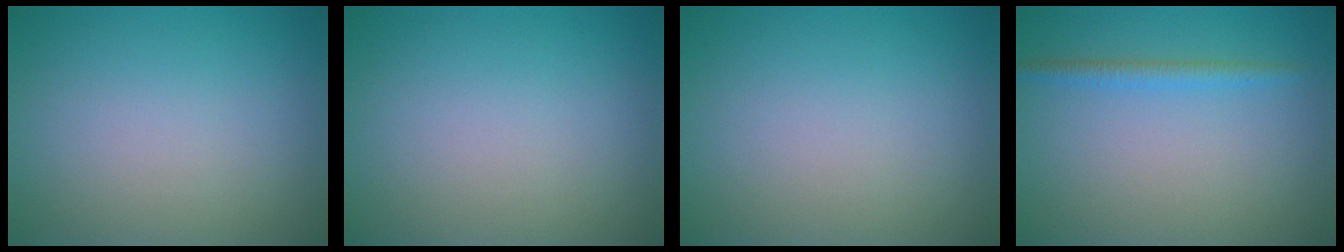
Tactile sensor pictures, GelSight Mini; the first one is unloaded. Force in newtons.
{"total": 0.0}
{"total": 0.0}
{"total": 1.6, "press": 1.6, "slide": 0.1}